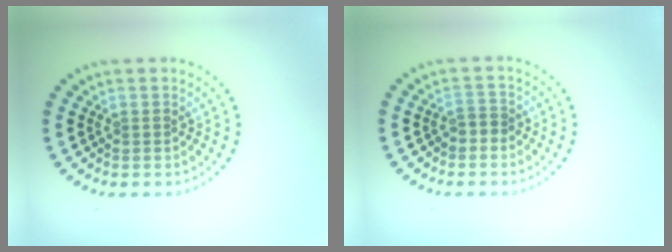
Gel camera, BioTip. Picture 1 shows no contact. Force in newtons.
{"total": 1.2, "press": 1.1, "slide": 0.6}